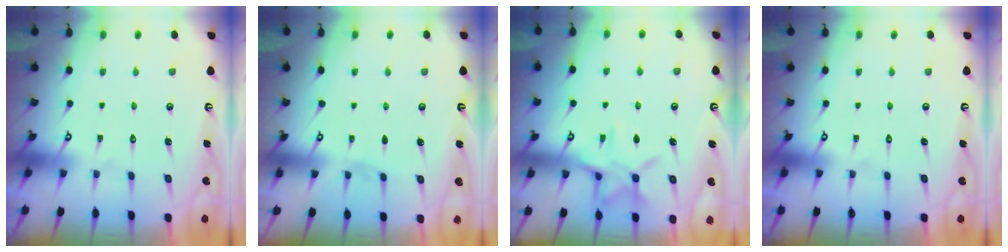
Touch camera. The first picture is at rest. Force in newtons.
{"total": 4.3, "press": 3.5, "slide": 2.6}
{"total": 11.2, "press": 11.1, "slide": 0.6}
{"total": 0.0}